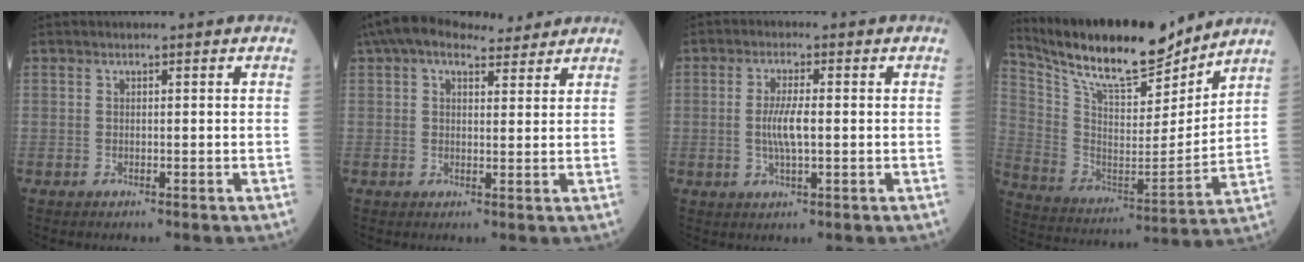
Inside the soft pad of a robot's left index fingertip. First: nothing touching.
{"total": 9.7, "force": [7.7, 3.7, 4.7], "torque": [-0.084, 0.046, 0.120]}
{"total": 4.6, "force": [-0.2, 0.8, 4.5], "torque": [-0.098, -0.004, -0.005]}
{"total": 19.2, "force": [16.8, 3.3, 8.6], "torque": [-0.170, -0.008, 0.295]}